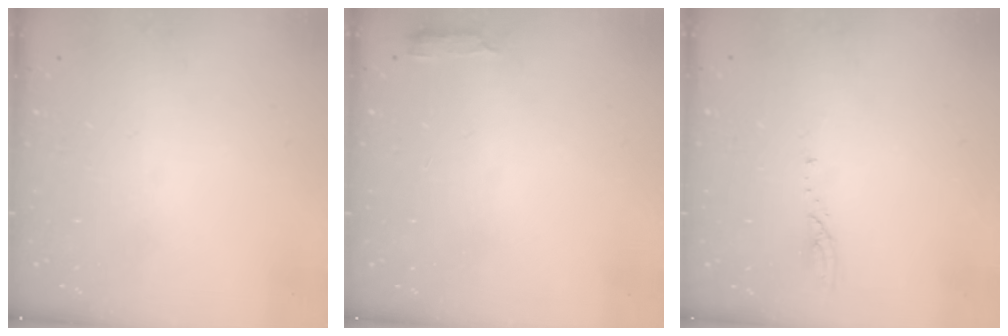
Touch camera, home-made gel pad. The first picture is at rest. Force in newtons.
{"total": 2.9, "press": 2.9, "slide": 0.5}
{"total": 4.4, "press": 4.3, "slide": 0.7}